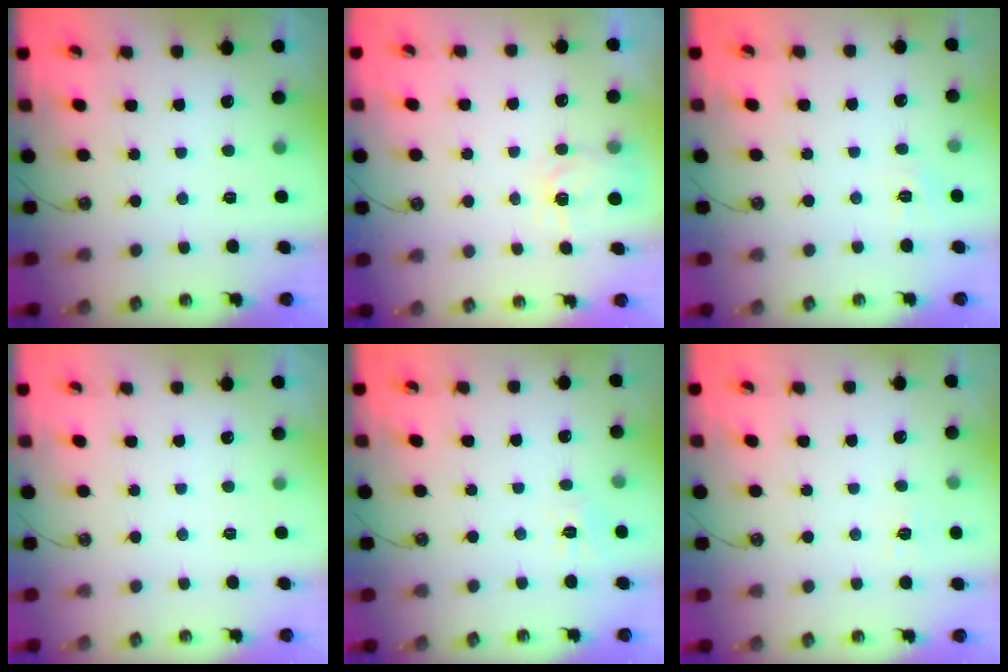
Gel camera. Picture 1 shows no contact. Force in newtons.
{"total": 3.6, "press": 3.5, "slide": 0.6}
{"total": 4.4, "press": 4.4, "slide": 0.6}
{"total": 0.0}
{"total": 4.4, "press": 4.3, "slide": 0.7}
{"total": 5.7, "press": 5.7, "slide": 0.5}